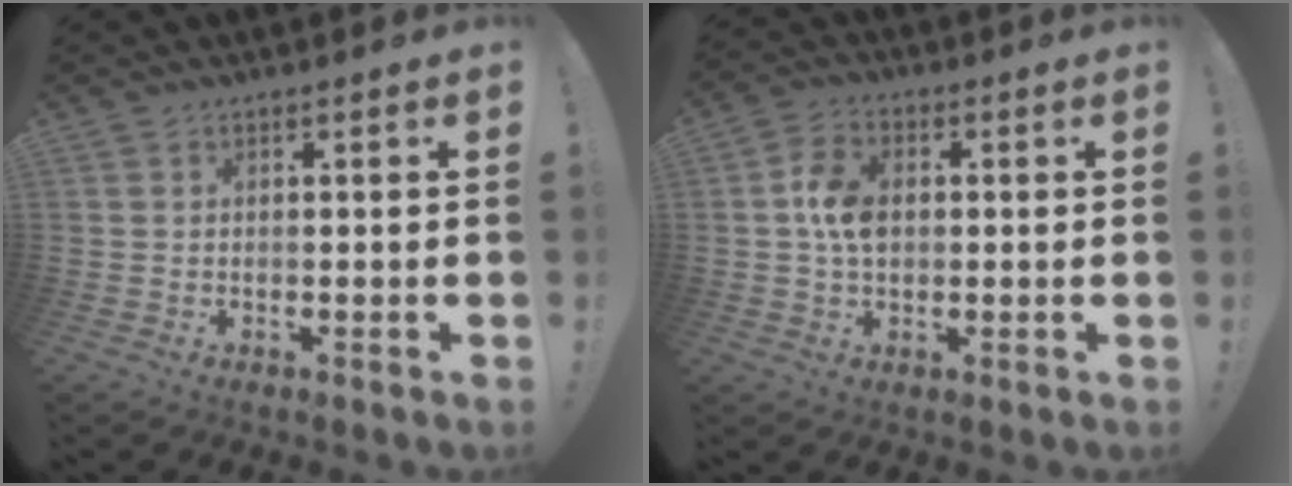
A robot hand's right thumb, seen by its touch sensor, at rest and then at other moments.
{"total": 8.1, "force": [0.3, 5.7, 5.8], "torque": [-0.098, 0.007, 0.007]}